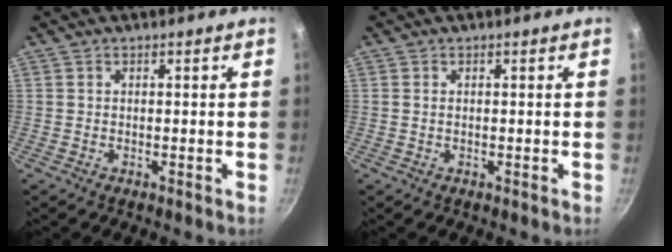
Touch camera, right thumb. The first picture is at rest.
{"total": 0.6, "force": [0.1, 0.3, 0.5], "torque": [-0.008, 0.001, 0.002]}